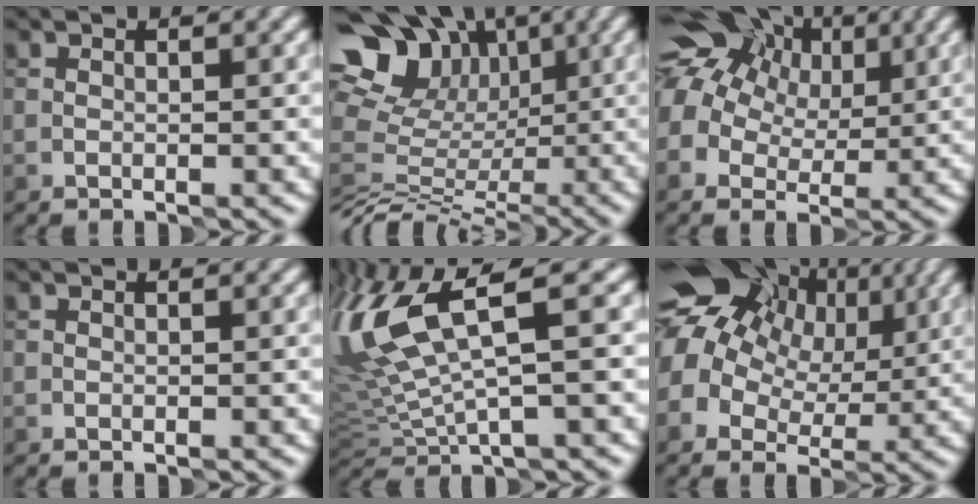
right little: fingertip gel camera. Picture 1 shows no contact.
{"total": 13.1, "force": [1.9, 11.1, 6.8], "torque": [-0.154, 0.024, 0.041]}
{"total": 13.6, "force": [5.6, 10.2, 7.0], "torque": [-0.154, 0.057, 0.078]}
{"total": 0.0}
{"total": 9.7, "force": [3.4, 2.3, 8.8], "torque": [-0.197, 0.013, 0.066]}
{"total": 16.1, "force": [4.8, 12.2, 9.4], "torque": [-0.180, 0.035, 0.081]}